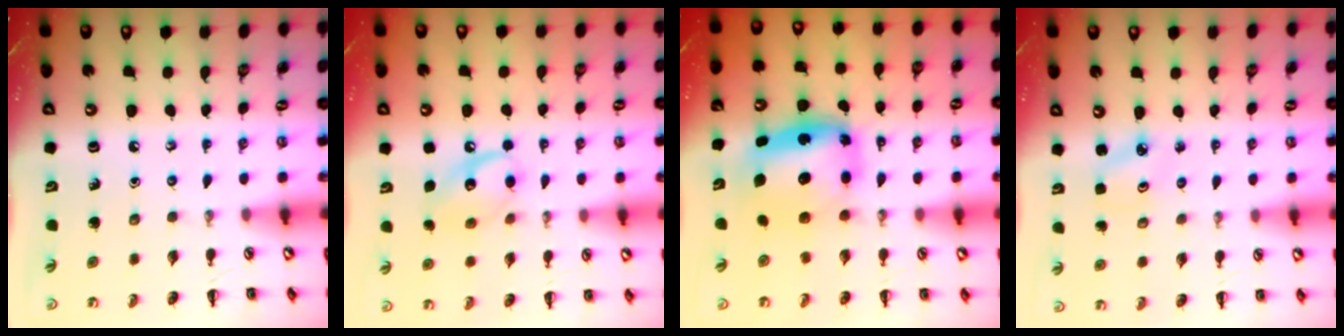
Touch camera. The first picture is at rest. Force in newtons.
{"total": 10.7, "press": 10.6, "slide": 0.7}
{"total": 6.3, "press": 6.1, "slide": 1.6}
{"total": 2.3, "press": 2.2, "slide": 0.6}